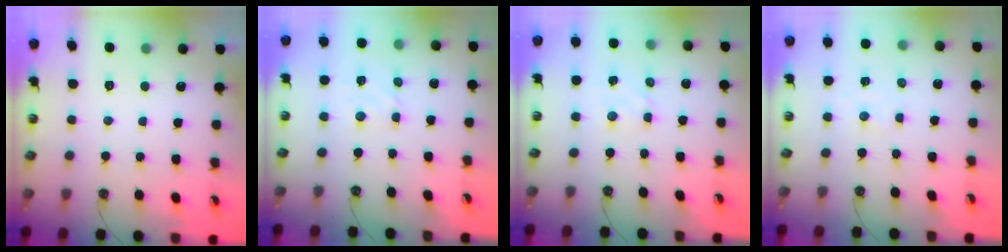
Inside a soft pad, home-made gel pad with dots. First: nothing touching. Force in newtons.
{"total": 3.6, "press": 3.6, "slide": 0.2}
{"total": 2.7, "press": 2.7, "slide": 0.4}
{"total": 1.1, "press": 1.0, "slide": 0.2}